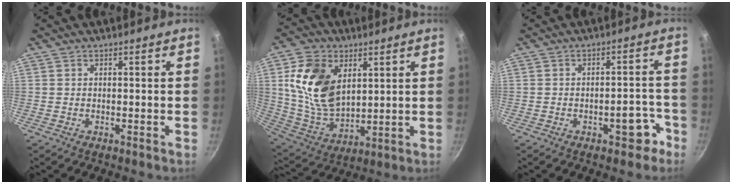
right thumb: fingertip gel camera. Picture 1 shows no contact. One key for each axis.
{"total": 17.2, "fx": 4.9, "fy": 11.3, "fz": 11.9, "tx": -0.198, "ty": -0.025, "tz": 0.104}
{"total": 5.7, "fx": -3.2, "fy": 2.9, "fz": 3.8, "tx": -0.011, "ty": 0.038, "tz": -0.032}